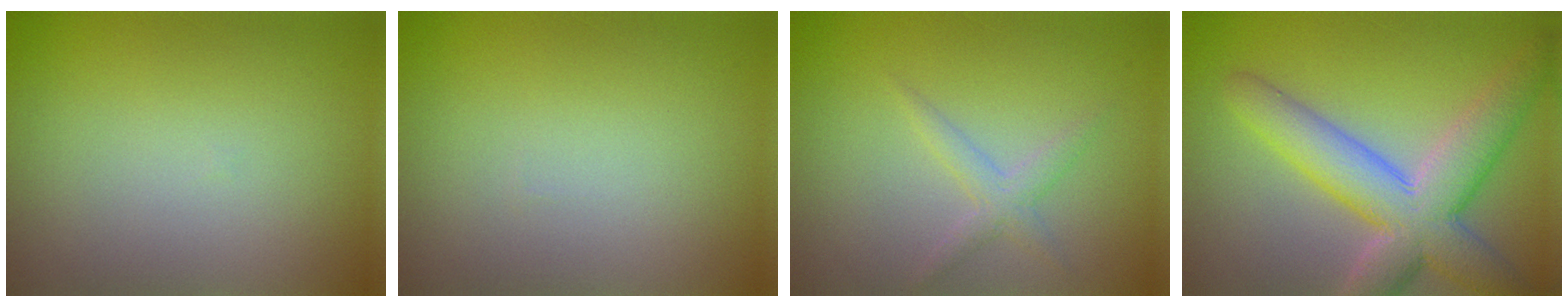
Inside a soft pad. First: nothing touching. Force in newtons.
{"total": 0.0}
{"total": 1.7, "press": 1.7, "slide": 0.1}
{"total": 8.0, "press": 8.0, "slide": 0.5}